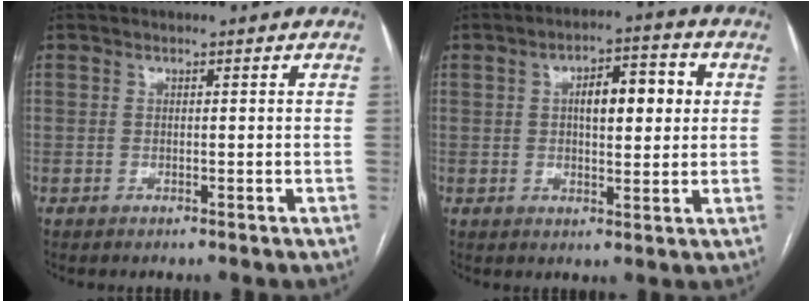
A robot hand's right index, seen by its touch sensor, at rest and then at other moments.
{"total": 8.2, "force": [1.6, 2.9, 7.5], "torque": [-0.113, 0.020, 0.024]}